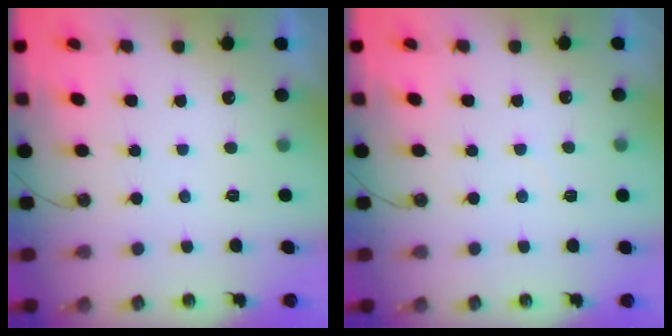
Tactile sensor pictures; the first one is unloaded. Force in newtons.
{"total": 2.0, "press": 2.0, "slide": 0.4}